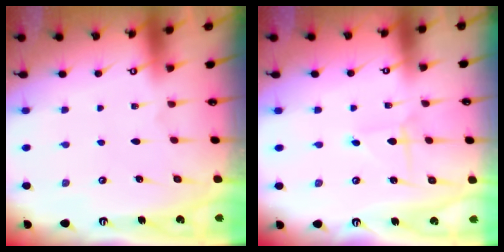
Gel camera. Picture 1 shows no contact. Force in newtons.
{"total": 2.2, "press": 2.2, "slide": 0.2}